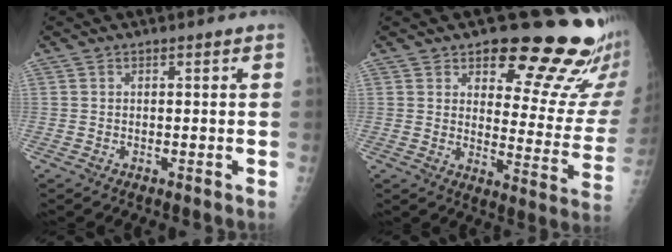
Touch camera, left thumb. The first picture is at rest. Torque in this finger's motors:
{"motor_torque": [1.61, 1.24, 0.75, -0.50, 0.00]}